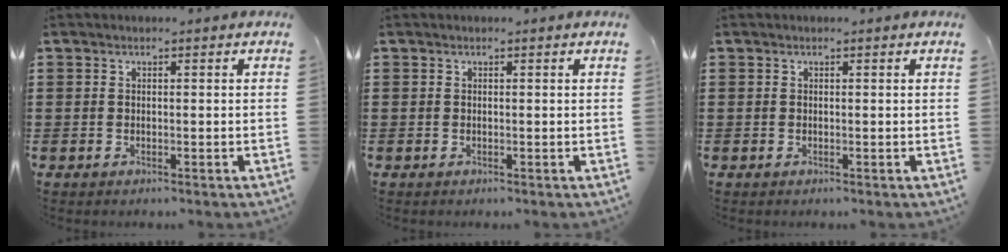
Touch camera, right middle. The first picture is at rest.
{"total": 0.0}
{"total": 0.0}